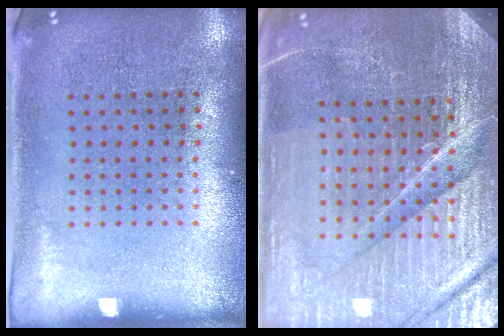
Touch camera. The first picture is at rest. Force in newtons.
{"total": 5.7, "press": 5.2, "slide": 2.4}